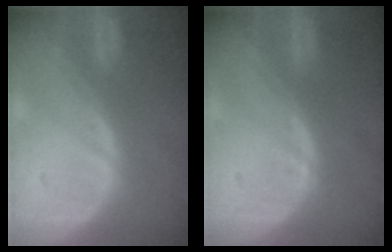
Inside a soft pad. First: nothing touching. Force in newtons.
{"total": 0.8, "press": 0.7, "slide": 0.1}